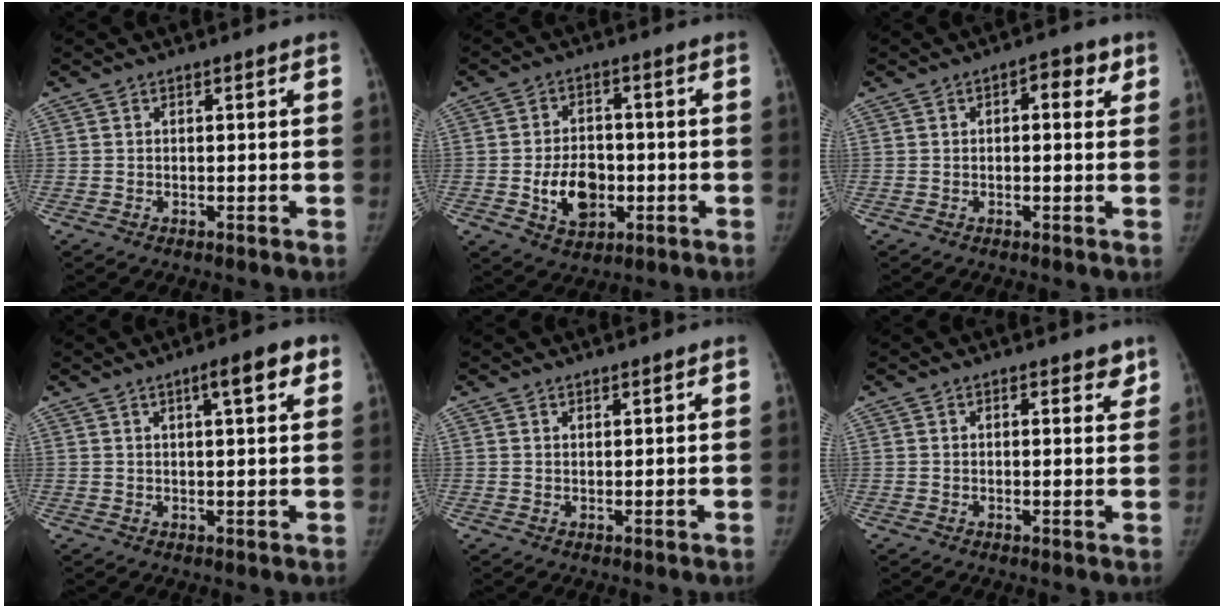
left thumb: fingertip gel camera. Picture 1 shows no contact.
{"total": 9.2, "force": [-2.1, 6.5, 6.1], "torque": [-0.075, 0.008, -0.030]}
{"total": 4.2, "force": [1.4, 2.3, 3.2], "torque": [-0.017, 0.004, 0.011]}
{"total": 5.9, "force": [2.8, 1.3, 5.1], "torque": [-0.061, -0.002, 0.036]}
{"total": 0.6, "force": [0.6, 0.1, 0.1], "torque": [0.003, -0.005, 0.012]}
{"total": 2.7, "force": [1.8, 1.2, 1.5], "torque": [0.006, -0.008, 0.019]}